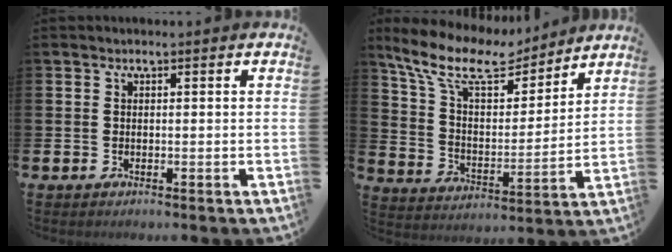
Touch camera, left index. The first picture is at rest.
{"total": 11.5, "force": [9.4, 4.1, 5.2], "torque": [-0.141, -0.053, 0.163]}